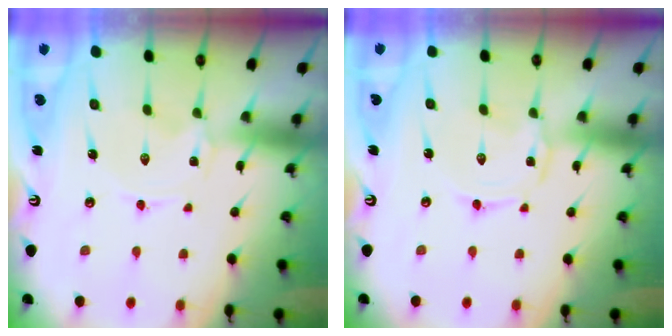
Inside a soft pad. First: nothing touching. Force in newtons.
{"total": 1.3, "press": 1.3, "slide": 0.2}